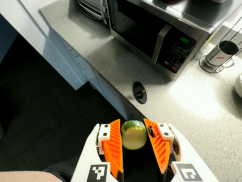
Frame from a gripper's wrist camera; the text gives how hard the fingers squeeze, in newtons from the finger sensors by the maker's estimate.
{"total": 9.6, "left": 9.8, "right": 9.4}